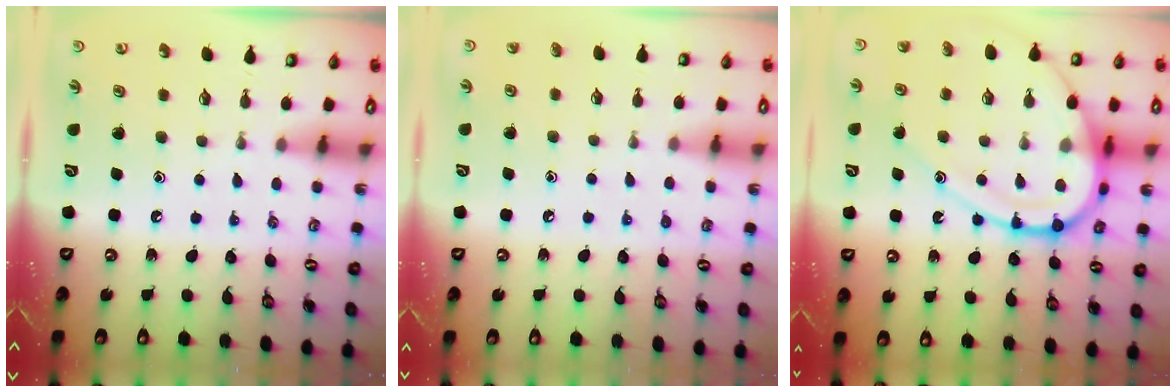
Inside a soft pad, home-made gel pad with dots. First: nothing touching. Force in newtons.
{"total": 4.8, "press": 4.7, "slide": 0.9}
{"total": 17.7, "press": 17.6, "slide": 1.8}